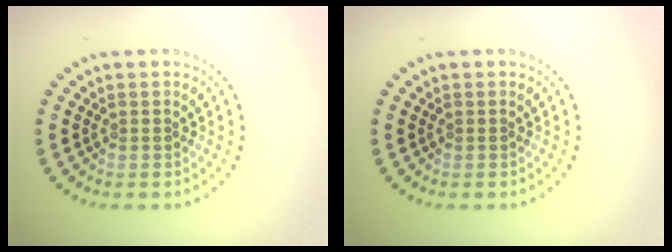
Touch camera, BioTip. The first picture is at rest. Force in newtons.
{"total": 0.0}